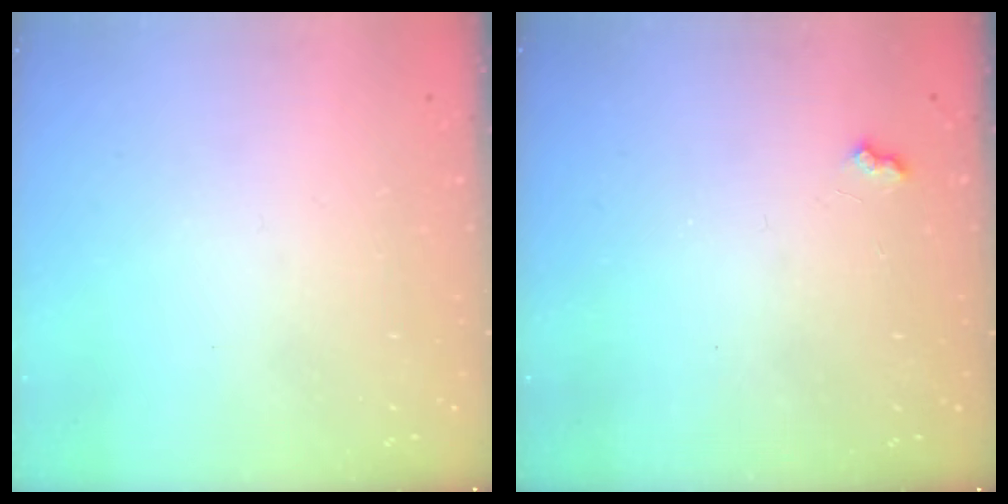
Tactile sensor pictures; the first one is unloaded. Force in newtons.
{"total": 4.4, "press": 4.4, "slide": 0.6}